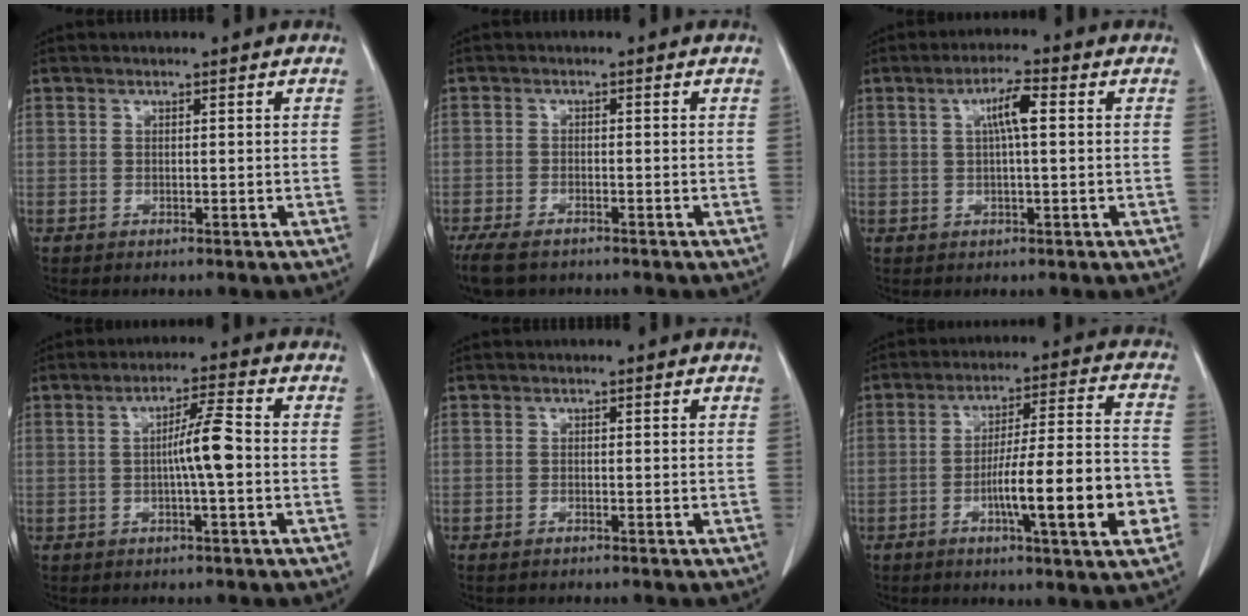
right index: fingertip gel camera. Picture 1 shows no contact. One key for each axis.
{"total": 6.1, "fx": -4.7, "fy": 2.2, "fz": 3.2, "tx": -0.060, "ty": -0.012, "tz": -0.077}
{"total": 4.6, "fx": 1.0, "fy": 0.4, "fz": 4.5, "tx": -0.083, "ty": 0.009, "tz": 0.017}
{"total": 5.4, "fx": -0.4, "fy": 0.0, "fz": 5.4, "tx": -0.087, "ty": 0.011, "tz": -0.006}
{"total": 0.7, "fx": -0.6, "fy": 0.1, "fz": 0.3, "tx": -0.012, "ty": -0.002, "tz": -0.008}
{"total": 15.4, "fx": -4.6, "fy": 0.9, "fz": 14.7, "tx": -0.226, "ty": 0.003, "tz": -0.068}